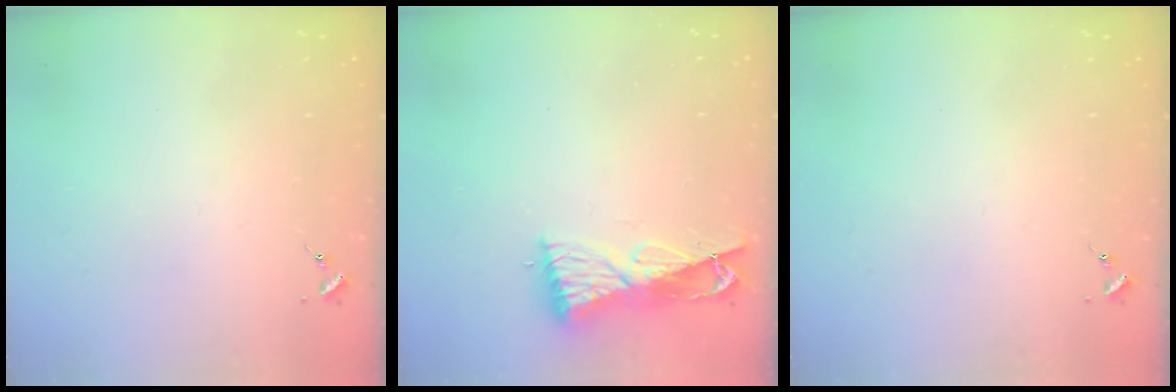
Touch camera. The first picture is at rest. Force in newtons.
{"total": 8.8, "press": 8.7, "slide": 1.0}
{"total": 0.0}